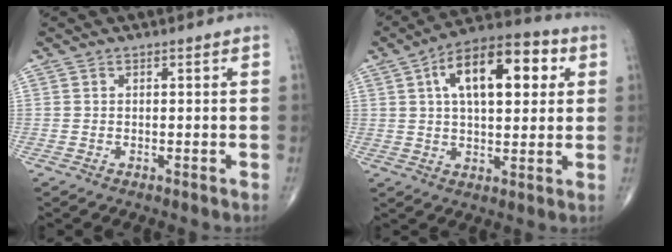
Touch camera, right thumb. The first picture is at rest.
{"total": 16.8, "force": [4.8, 8.0, 13.9], "torque": [-0.196, 0.017, 0.068]}